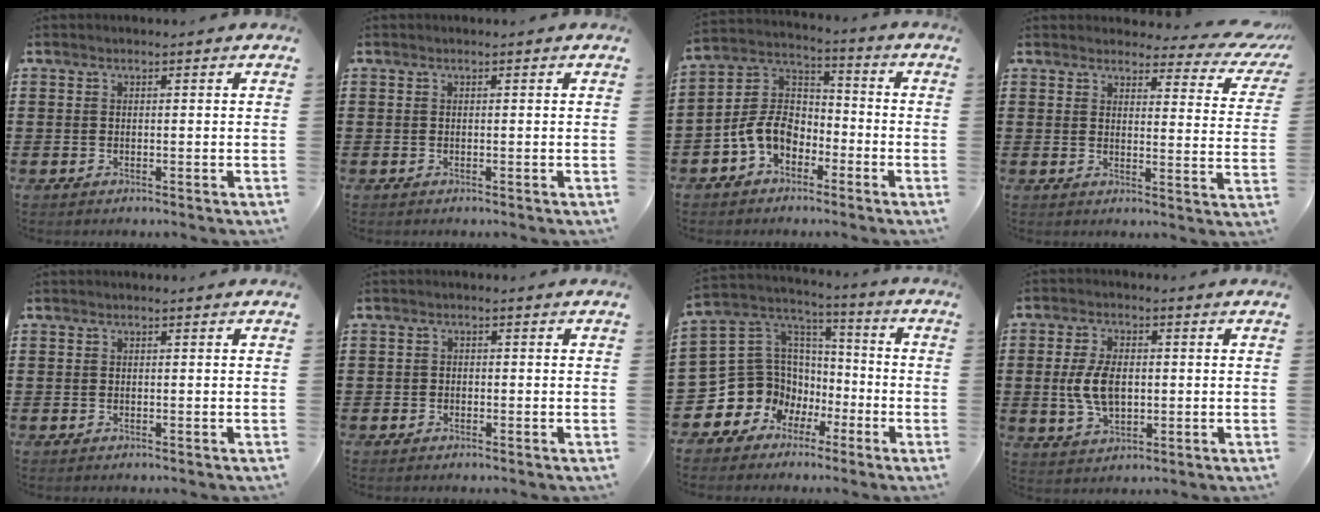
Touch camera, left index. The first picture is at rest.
{"total": 0.0}
{"total": 7.5, "force": [-3.7, 5.3, 3.9], "torque": [-0.117, 0.005, -0.081]}
{"total": 4.0, "force": [3.5, 1.0, 1.7], "torque": [-0.034, -0.023, 0.056]}
{"total": 0.0}
{"total": 1.1, "force": [-0.8, 0.7, 0.2], "torque": [-0.008, 0.002, -0.018]}
{"total": 10.1, "force": [-3.5, 9.4, 0.5], "torque": [-0.068, -0.023, -0.051]}
{"total": 7.1, "force": [0.2, 3.9, 5.9], "torque": [-0.133, 0.006, 0.000]}